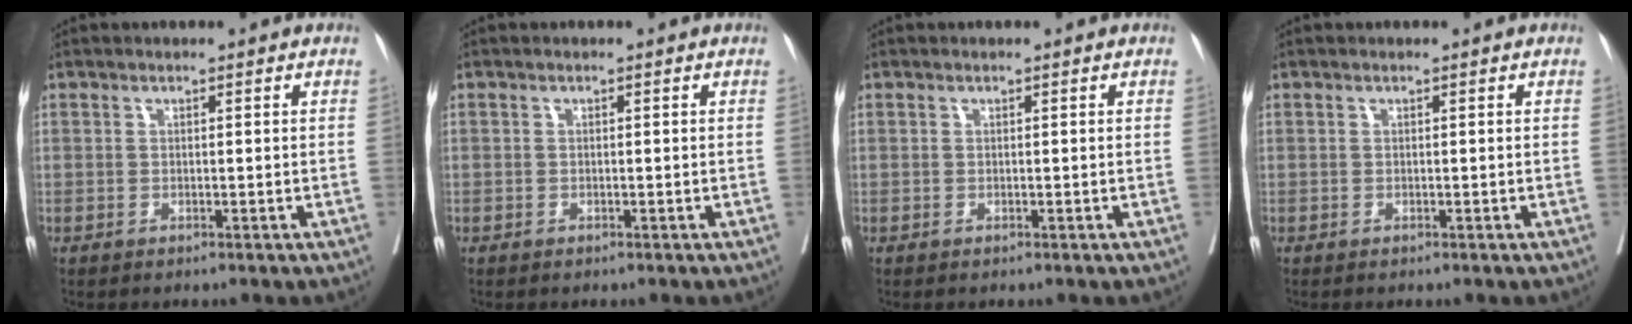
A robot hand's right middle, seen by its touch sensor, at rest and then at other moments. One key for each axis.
{"total": 1.1, "fx": -0.2, "fy": 1.0, "fz": -0.1, "tx": 0.009, "ty": 0.008, "tz": -0.009}
{"total": 0.0}
{"total": 0.0}